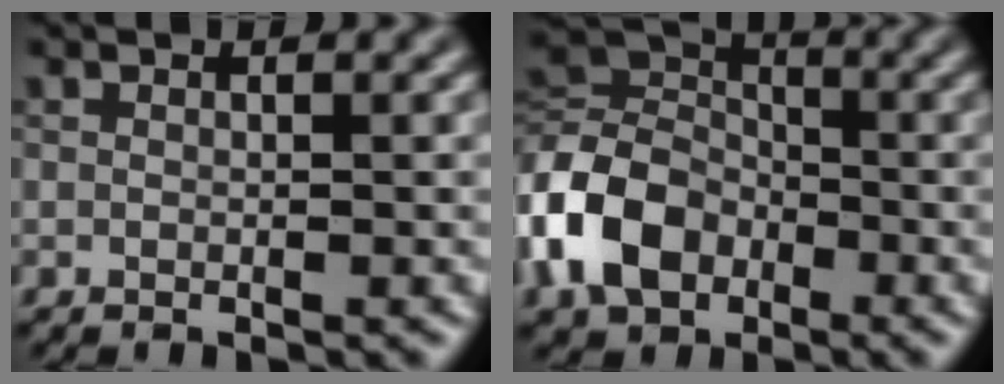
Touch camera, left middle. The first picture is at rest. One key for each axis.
{"total": 7.6, "fx": -2.7, "fy": 5.7, "fz": 4.3, "tx": -0.096, "ty": 0.009, "tz": -0.074}